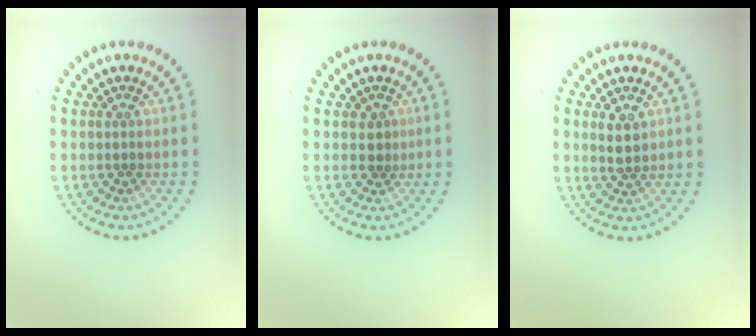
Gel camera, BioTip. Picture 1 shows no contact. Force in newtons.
{"total": 1.2, "press": 1.1, "slide": 0.6}
{"total": 2.0, "press": 1.9, "slide": 0.6}